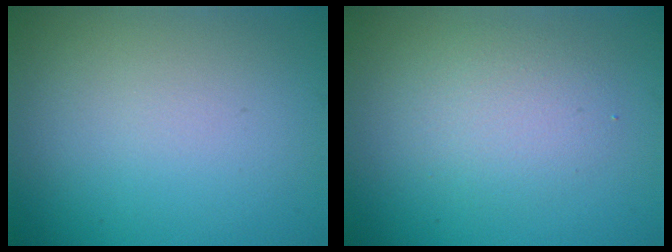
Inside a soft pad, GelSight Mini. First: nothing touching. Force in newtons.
{"total": 2.7, "press": 2.7, "slide": 0.1}